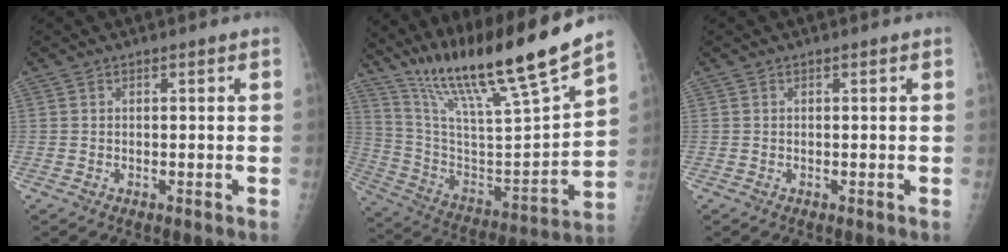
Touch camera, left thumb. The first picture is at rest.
{"total": 25.2, "force": [19.6, 1.2, 15.7], "torque": [-0.249, -0.093, 0.346]}
{"total": 0.0}